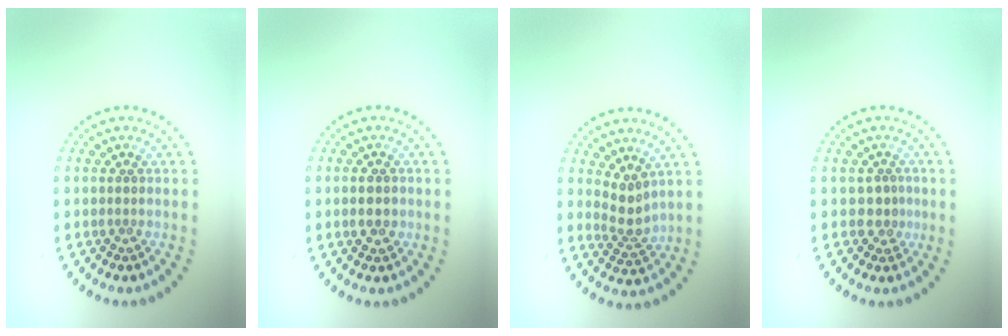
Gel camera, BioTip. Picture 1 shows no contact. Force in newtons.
{"total": 2.2, "press": 2.1, "slide": 0.2}
{"total": 2.3, "press": 1.7, "slide": 1.6}
{"total": 1.7, "press": 1.2, "slide": 1.2}